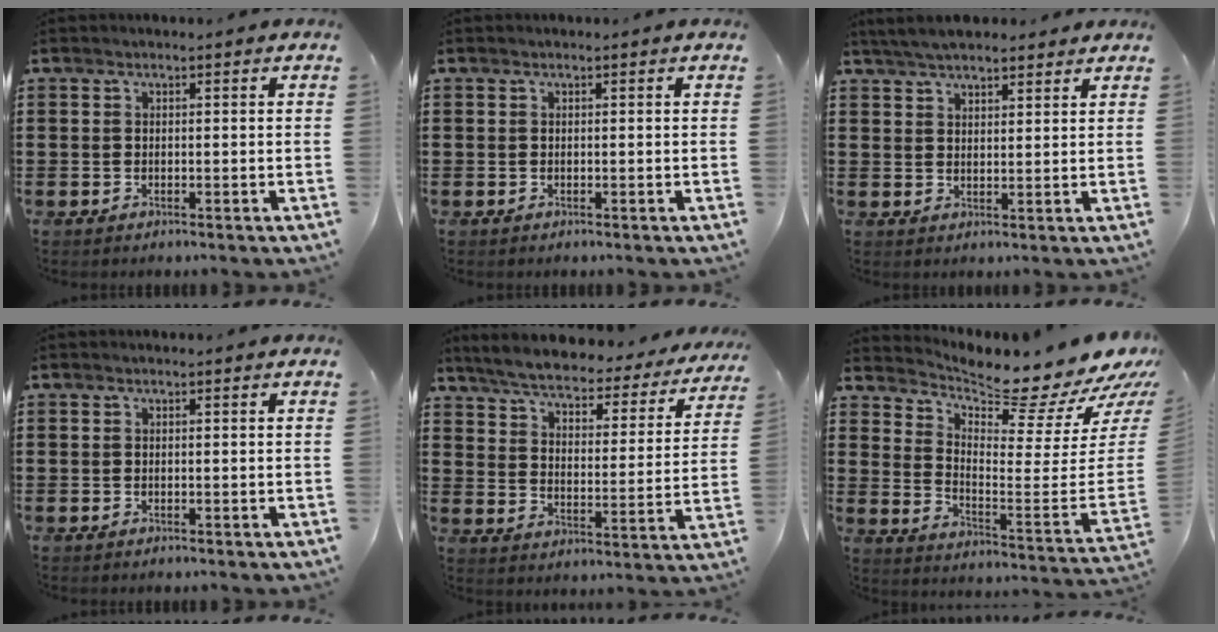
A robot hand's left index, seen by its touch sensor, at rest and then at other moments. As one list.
[{"total": 0.0}, {"total": 4.6, "force": [4.2, 1.3, 1.1], "torque": [-0.034, -0.002, 0.081]}, {"total": 0.0}, {"total": 5.1, "force": [4.7, 0.6, 1.9], "torque": [-0.061, -0.033, 0.076]}, {"total": 8.1, "force": [7.5, 1.1, 2.8], "torque": [-0.052, -0.085, 0.116]}]